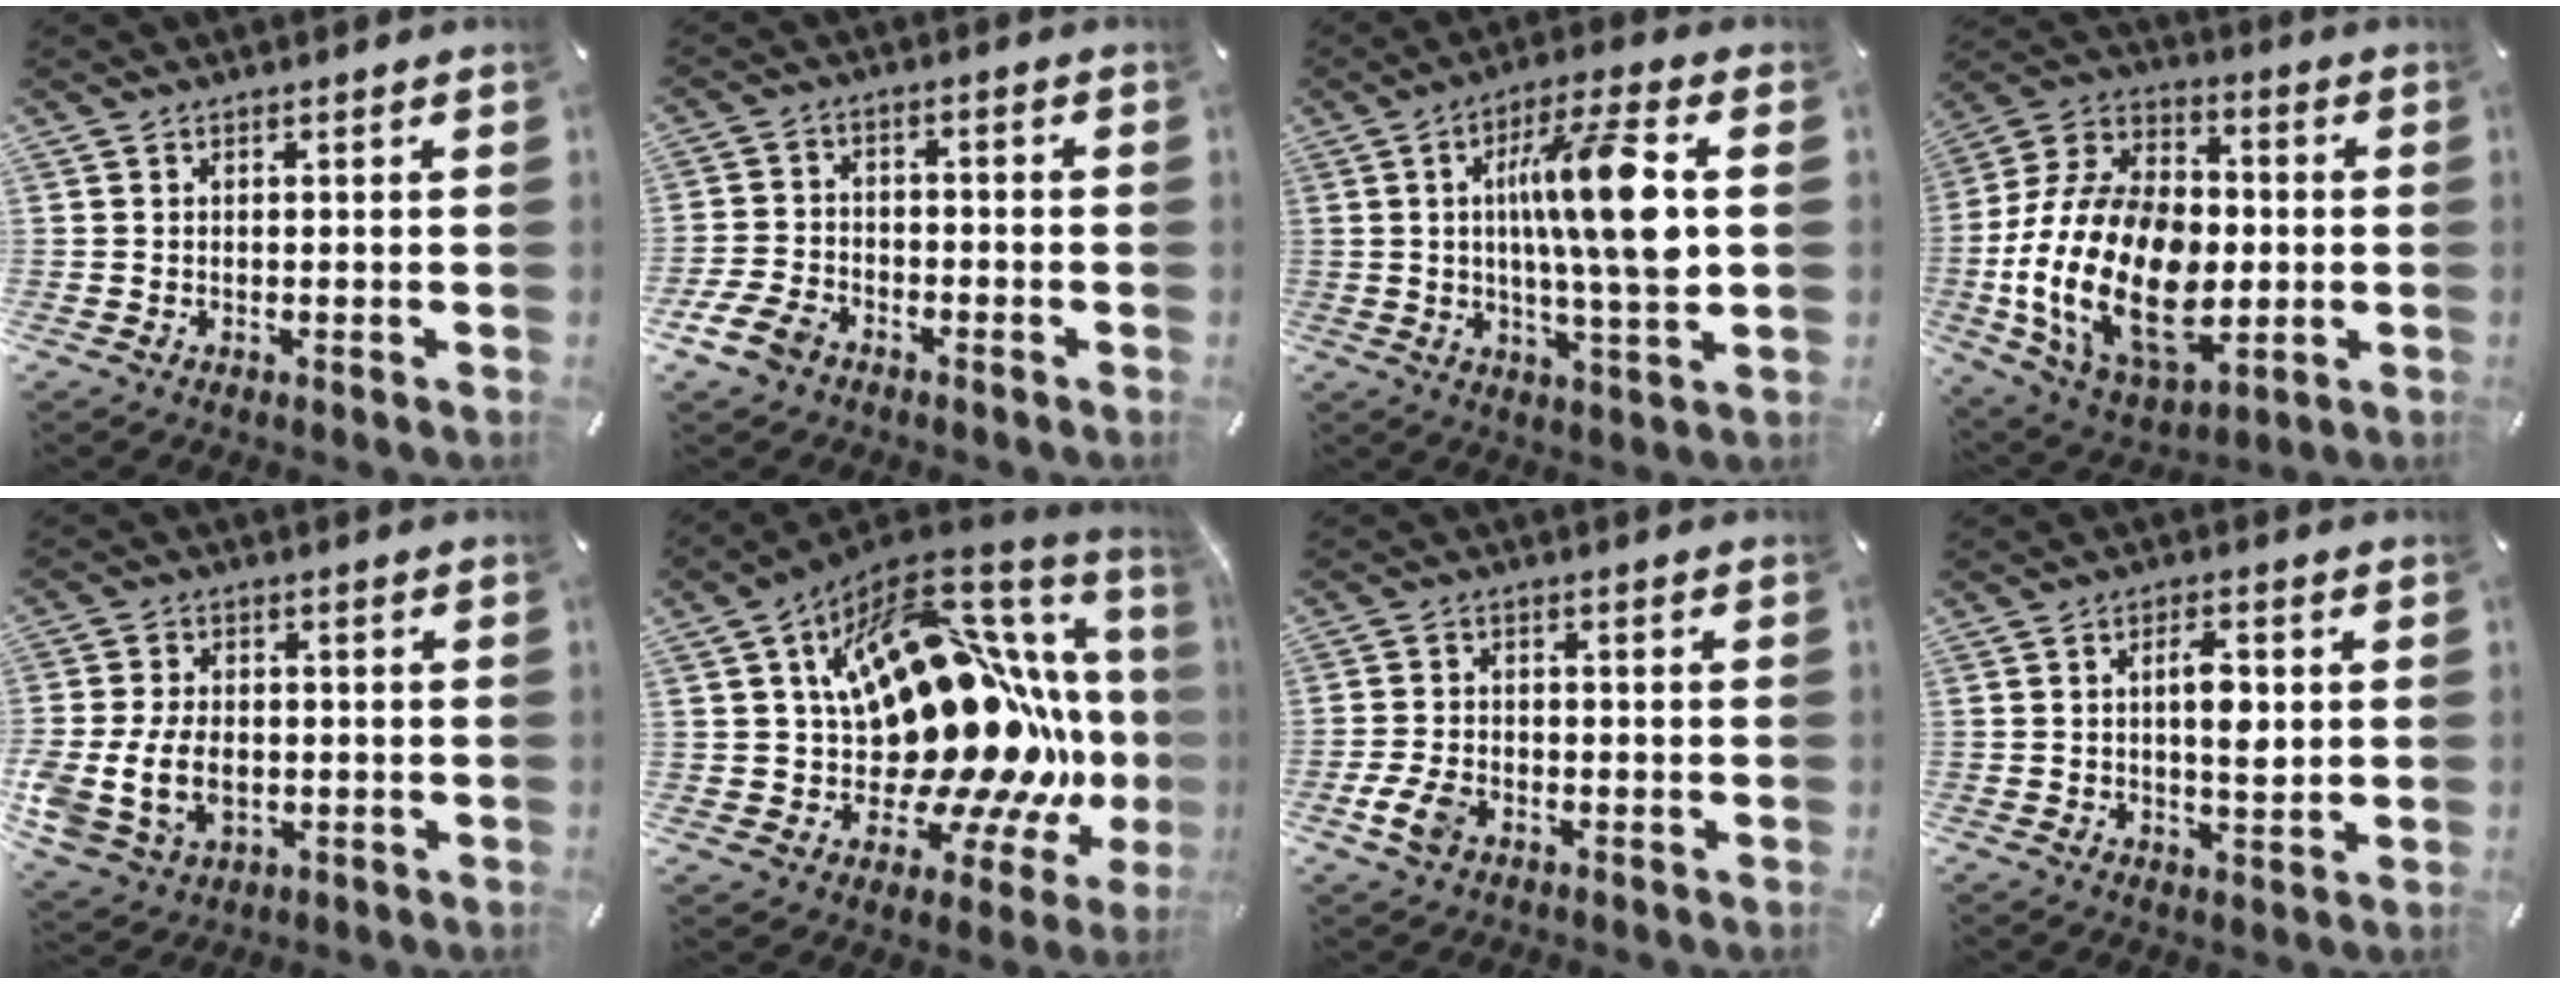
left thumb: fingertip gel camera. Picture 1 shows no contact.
{"total": 7.6, "force": [-4.8, 4.9, 3.1], "torque": [-0.067, 0.026, -0.092]}
{"total": 15.8, "force": [2.3, 2.6, 15.4], "torque": [-0.278, -0.005, 0.030]}
{"total": 24.9, "force": [-4.4, 16.6, 18.1], "torque": [-0.391, 0.001, -0.071]}
{"total": 10.9, "force": [-1.8, 8.2, 6.9], "torque": [-0.157, 0.005, -0.027]}
{"total": 29.2, "force": [3.1, 17.0, 23.5], "torque": [-0.287, -0.120, 0.112]}
{"total": 5.5, "force": [-2.7, 3.6, 3.3], "torque": [-0.082, 0.008, -0.053]}
{"total": 6.4, "force": [0.8, 2.7, 5.7], "torque": [-0.095, -0.001, 0.012]}